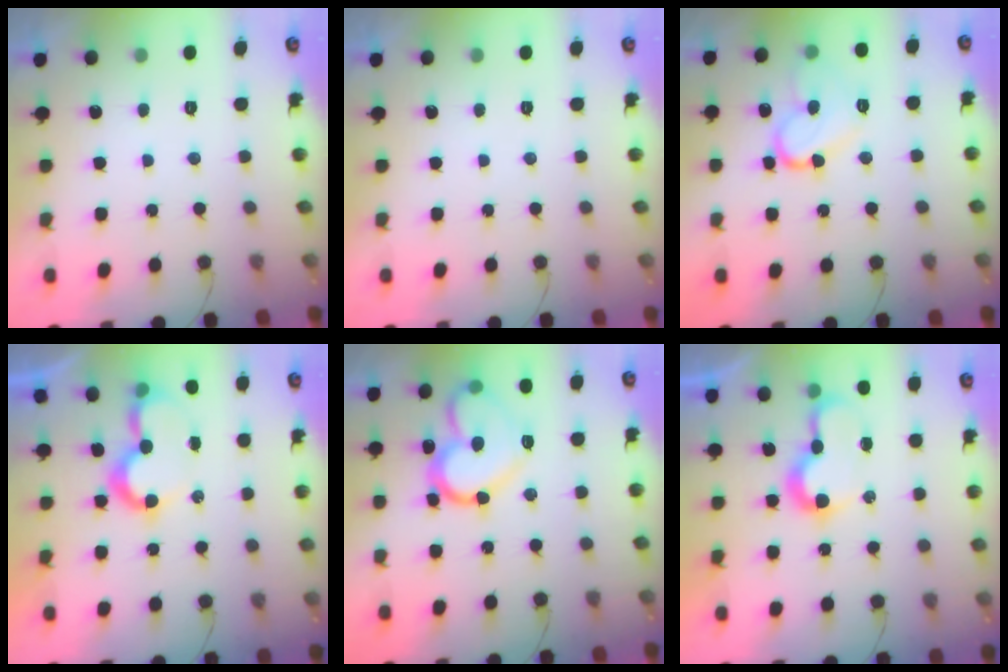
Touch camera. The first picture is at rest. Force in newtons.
{"total": 0.0}
{"total": 12.6, "press": 12.5, "slide": 1.4}
{"total": 7.8, "press": 7.8, "slide": 0.8}
{"total": 17.5, "press": 17.4, "slide": 1.4}
{"total": 7.0, "press": 7.0, "slide": 0.1}